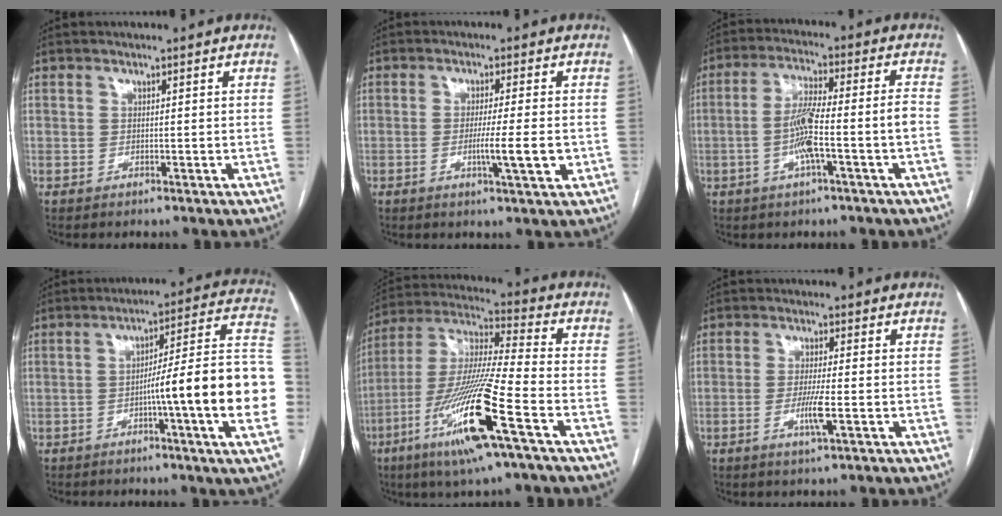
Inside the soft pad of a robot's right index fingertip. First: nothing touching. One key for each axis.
{"total": 5.7, "fx": -1.3, "fy": -0.2, "fz": 5.5, "tx": -0.091, "ty": -0.009, "tz": -0.020}
{"total": 9.0, "fx": -2.7, "fy": 0.0, "fz": 8.6, "tx": -0.167, "ty": 0.018, "tz": -0.047}
{"total": 18.8, "fx": -3.8, "fy": -1.2, "fz": 18.4, "tx": -0.200, "ty": 0.020, "tz": -0.060}
{"total": 18.7, "fx": -8.3, "fy": 0.2, "fz": 16.8, "tx": -0.359, "ty": -0.031, "tz": -0.160}
{"total": 4.2, "fx": -1.3, "fy": -0.2, "fz": 4.0, "tx": -0.079, "ty": -0.009, "tz": -0.024}